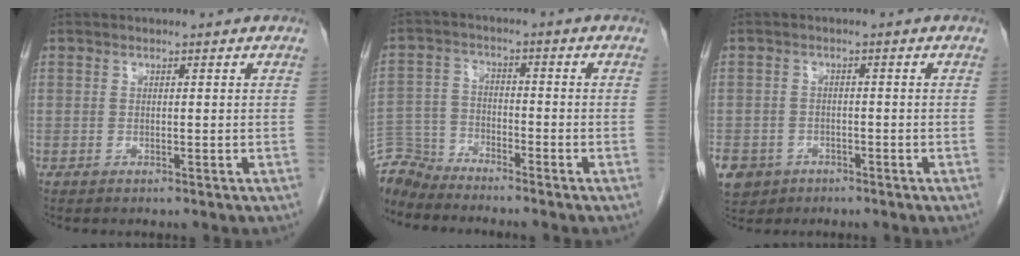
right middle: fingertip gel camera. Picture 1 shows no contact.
{"total": 6.2, "force": [-6.1, 0.5, -0.7], "torque": [0.011, 0.001, -0.120]}
{"total": 9.8, "force": [-4.8, 8.0, 2.9], "torque": [-0.087, -0.001, -0.070]}